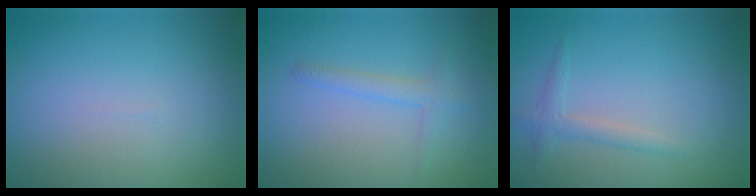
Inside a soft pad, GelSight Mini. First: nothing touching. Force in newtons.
{"total": 1.6, "press": 1.6, "slide": 0.1}
{"total": 1.4, "press": 1.4, "slide": 0.1}